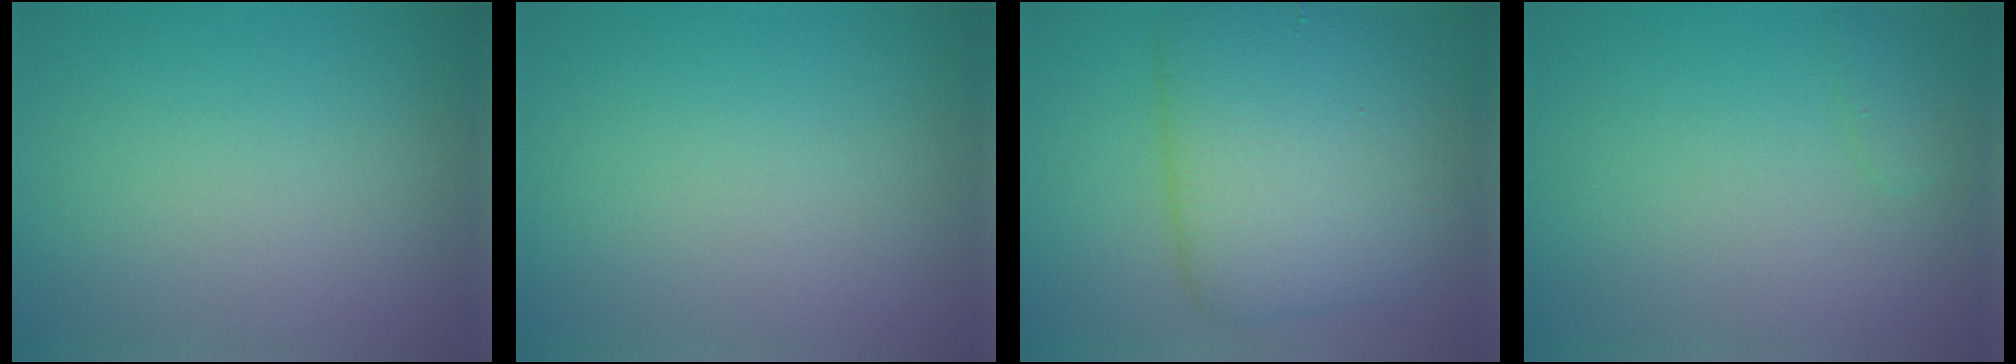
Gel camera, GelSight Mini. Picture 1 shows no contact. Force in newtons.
{"total": 0.0}
{"total": 8.7, "press": 8.7, "slide": 0.2}
{"total": 1.0, "press": 1.0, "slide": 0.1}